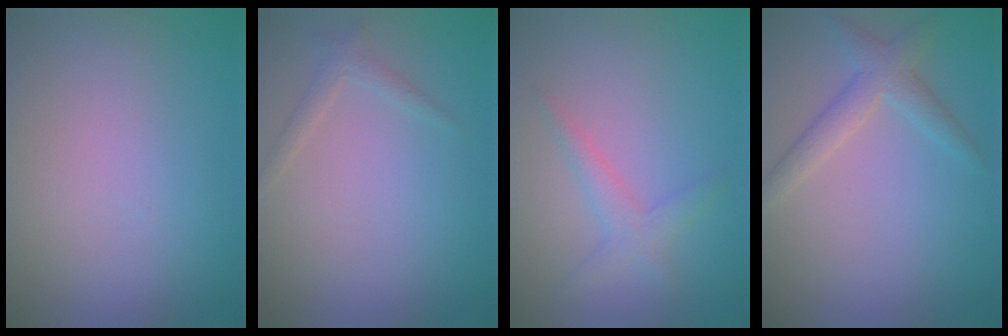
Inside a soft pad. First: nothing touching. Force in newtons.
{"total": 1.1, "press": 1.1, "slide": 0.1}
{"total": 1.9, "press": 1.9, "slide": 0.1}
{"total": 2.6, "press": 2.6, "slide": 0.2}